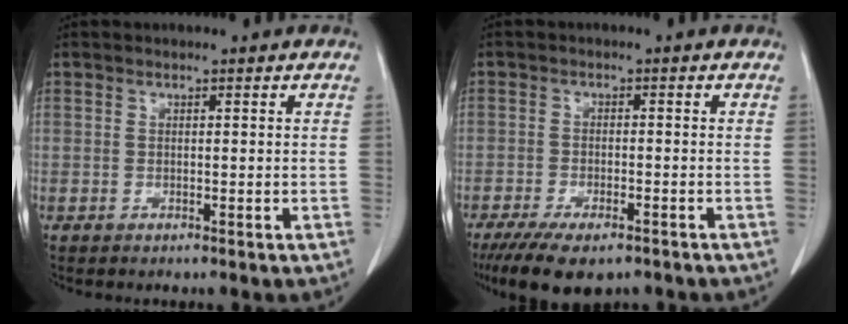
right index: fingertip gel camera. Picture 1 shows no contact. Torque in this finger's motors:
{"motor_torque": [1.07, -1.02, 0.44, 0.11]}